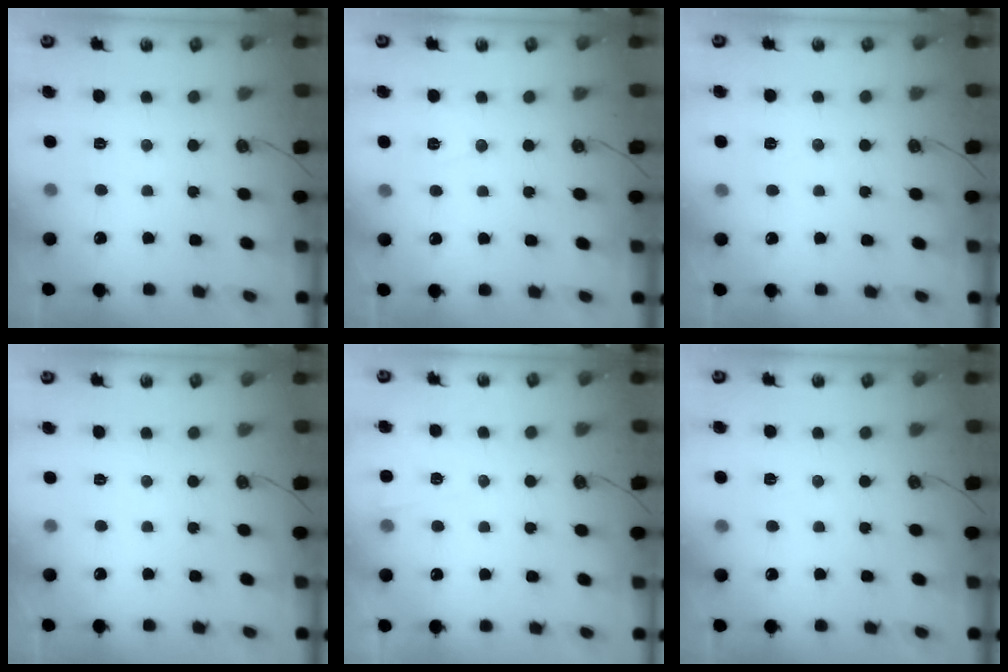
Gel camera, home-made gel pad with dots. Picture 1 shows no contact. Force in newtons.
{"total": 5.9, "press": 4.0, "slide": 4.4}
{"total": 5.7, "press": 3.8, "slide": 4.3}
{"total": 0.0}
{"total": 3.6, "press": 3.1, "slide": 1.8}
{"total": 2.3, "press": 1.3, "slide": 1.9}